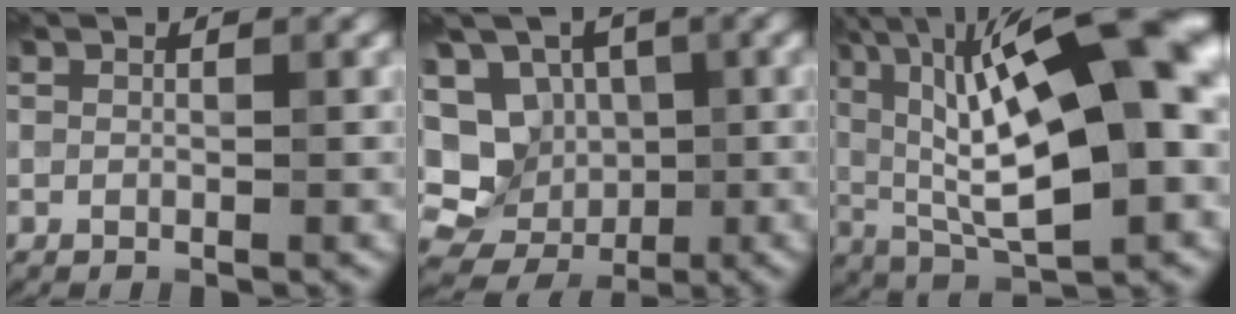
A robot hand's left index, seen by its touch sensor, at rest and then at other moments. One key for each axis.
{"total": 7.8, "fx": -0.1, "fy": 7.1, "fz": 3.3, "tx": -0.031, "ty": 0.008, "tz": -0.022}
{"total": 18.0, "fx": 3.5, "fy": 6.0, "fz": 16.6, "tx": -0.257, "ty": 0.026, "tz": 0.052}